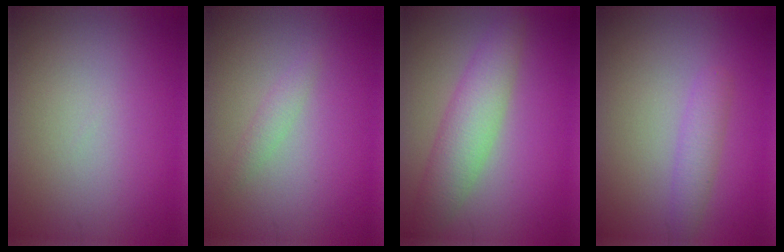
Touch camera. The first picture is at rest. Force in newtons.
{"total": 1.1, "press": 1.1, "slide": 0.0}
{"total": 4.3, "press": 4.3, "slide": 0.2}
{"total": 1.9, "press": 1.9, "slide": 0.1}